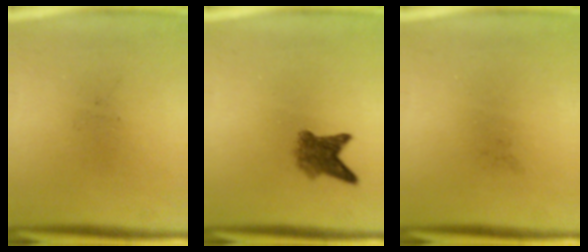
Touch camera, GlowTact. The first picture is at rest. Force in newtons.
{"total": 4.1}
{"total": 0.0}